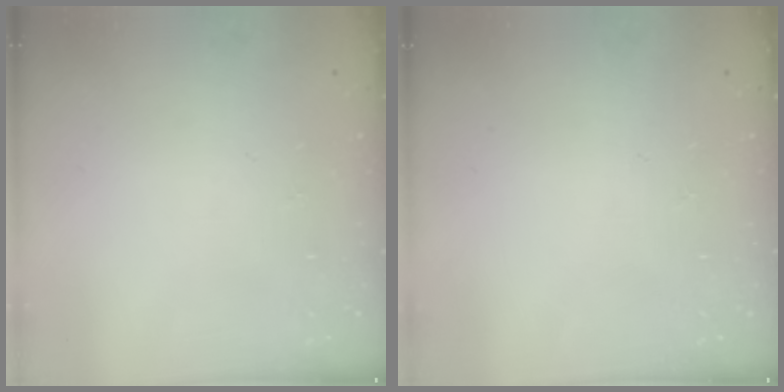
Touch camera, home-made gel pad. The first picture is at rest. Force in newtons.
{"total": 0.0}